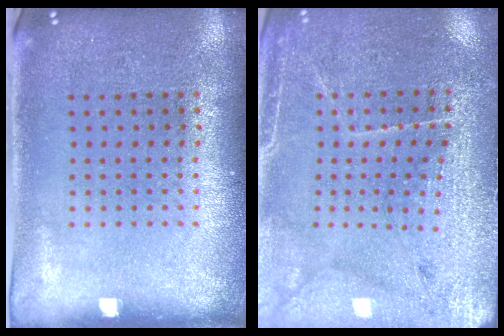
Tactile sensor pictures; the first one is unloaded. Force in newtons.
{"total": 3.0, "press": 2.9, "slide": 0.4}